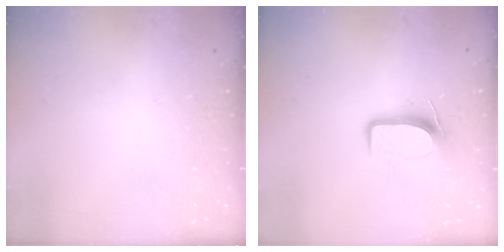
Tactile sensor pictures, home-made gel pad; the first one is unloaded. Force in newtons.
{"total": 8.7, "press": 8.6, "slide": 1.2}